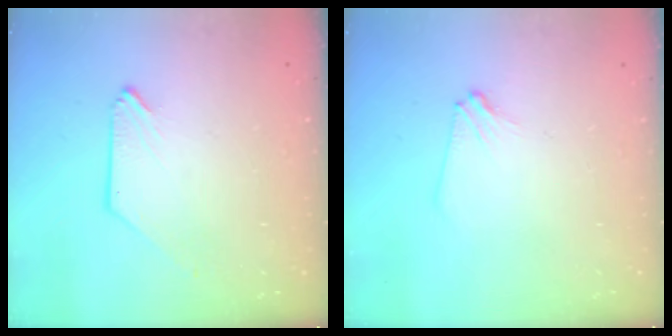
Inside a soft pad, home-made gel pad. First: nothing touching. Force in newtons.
{"total": 3.2, "press": 3.2, "slide": 0.5}